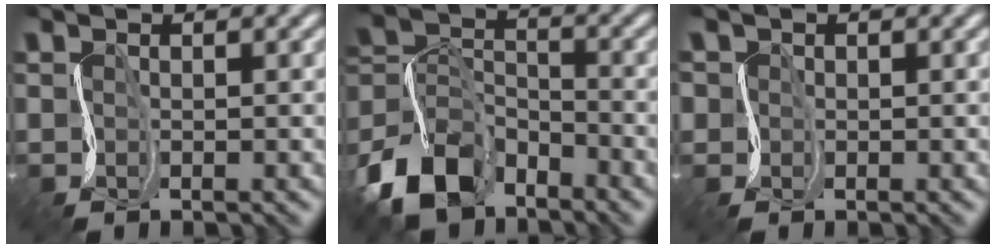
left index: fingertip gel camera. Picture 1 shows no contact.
{"total": 9.1, "force": [-6.5, 4.8, 4.3], "torque": [-0.087, 0.001, -0.148]}
{"total": 0.9, "force": [0.1, 0.9, 0.0], "torque": [0.005, -0.002, -0.003]}